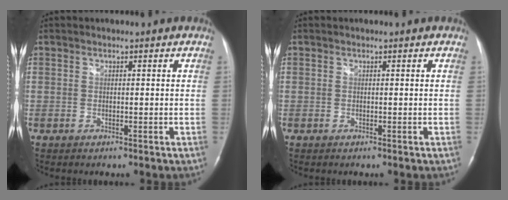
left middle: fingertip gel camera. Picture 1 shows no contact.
{"total": 0.0}